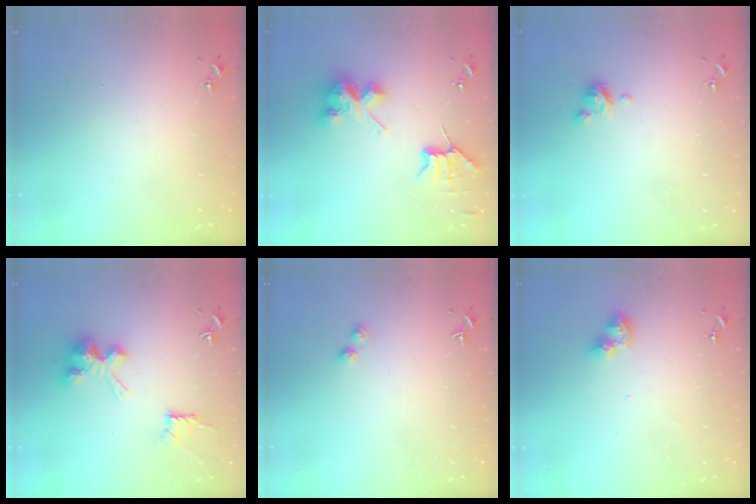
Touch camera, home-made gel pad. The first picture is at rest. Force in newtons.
{"total": 8.3, "press": 8.3, "slide": 0.4}
{"total": 4.8, "press": 4.8, "slide": 0.3}
{"total": 10.5, "press": 10.5, "slide": 0.1}
{"total": 2.3, "press": 2.2, "slide": 0.3}
{"total": 8.2, "press": 8.2, "slide": 0.5}